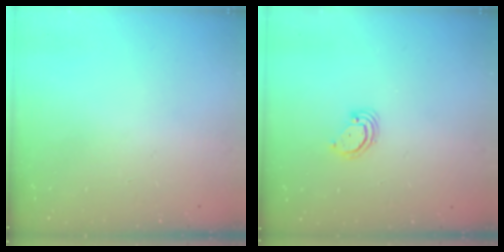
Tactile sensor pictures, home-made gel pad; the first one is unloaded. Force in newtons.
{"total": 3.2, "press": 3.2, "slide": 0.4}